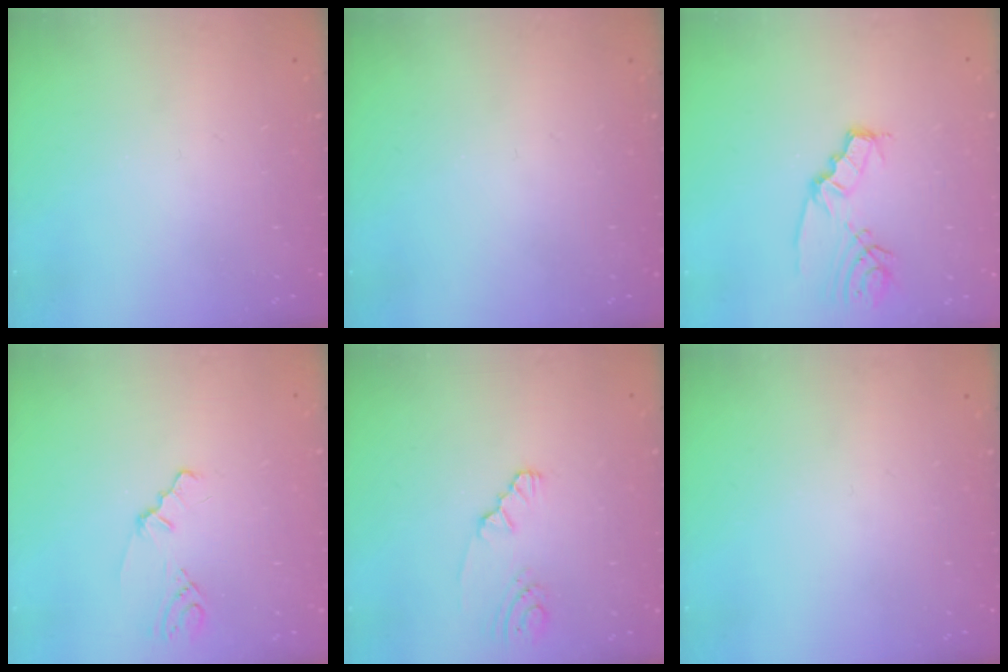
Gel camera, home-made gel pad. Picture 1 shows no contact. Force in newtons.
{"total": 0.0}
{"total": 6.5, "press": 6.5, "slide": 0.5}
{"total": 1.4, "press": 1.4, "slide": 0.4}
{"total": 1.2, "press": 1.2, "slide": 0.3}
{"total": 0.0}